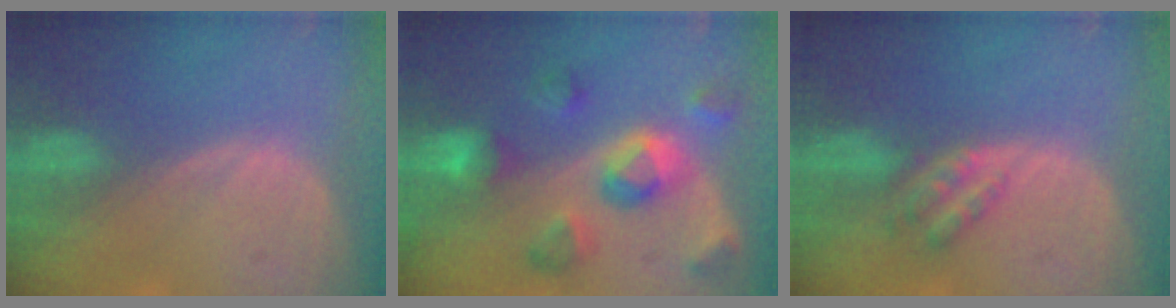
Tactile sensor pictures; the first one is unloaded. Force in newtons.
{"total": 9.3, "press": 8.5, "slide": 3.9}
{"total": 4.5, "press": 3.8, "slide": 2.5}